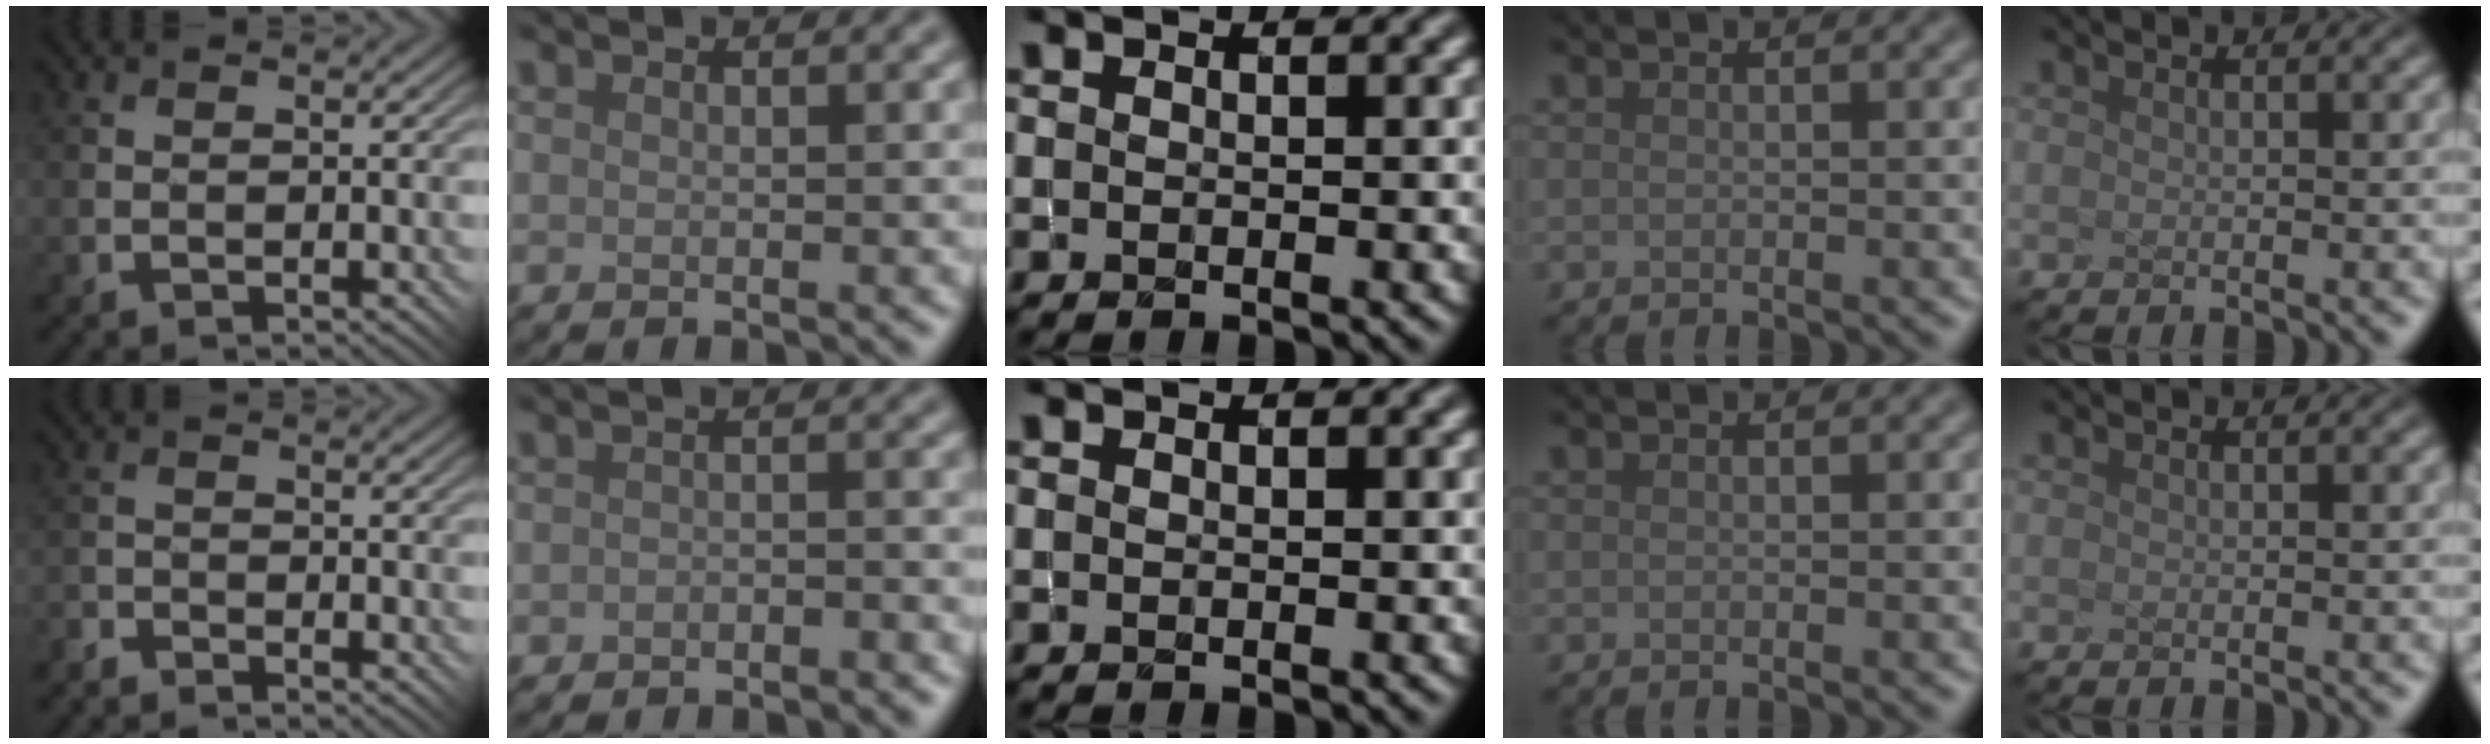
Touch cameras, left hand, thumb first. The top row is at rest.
{"thumb": {"total": 2.5, "force": [-2.5, 0.4, -0.1], "torque": [0.004, 0.009, -0.055]}, "index": {"total": 1.9, "force": [-1.7, 0.7, 0.5], "torque": [-0.002, 0.006, -0.026]}}